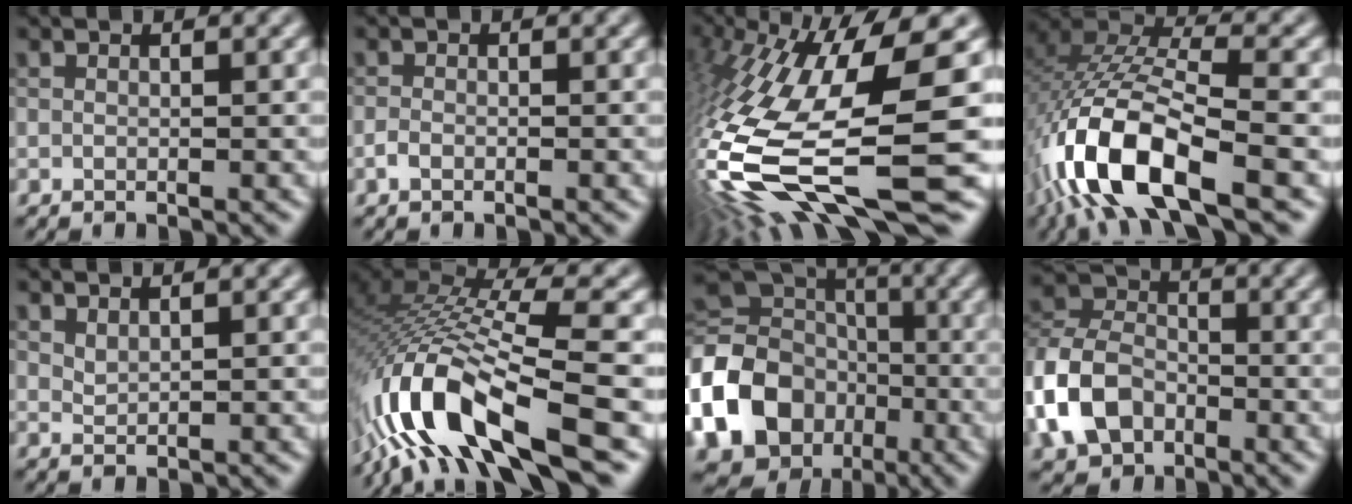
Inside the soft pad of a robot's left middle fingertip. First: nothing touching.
{"total": 0.8, "force": [-0.5, 0.4, 0.5], "torque": [-0.012, 0.002, -0.013]}
{"total": 16.8, "force": [-3.7, 4.5, 15.7], "torque": [-0.335, -0.009, -0.059]}
{"total": 11.7, "force": [-5.6, 4.3, 9.3], "torque": [-0.200, 0.002, -0.109]}
{"total": 0.8, "force": [0.8, 0.2, 0.2], "torque": [-0.009, 0.001, 0.018]}
{"total": 12.6, "force": [-5.9, 4.3, 10.3], "torque": [-0.221, 0.008, -0.098]}
{"total": 16.6, "force": [-5.6, 13.6, 7.8], "torque": [-0.194, -0.012, -0.127]}
{"total": 7.3, "force": [-3.1, 5.3, 3.9], "torque": [-0.082, 0.006, -0.079]}